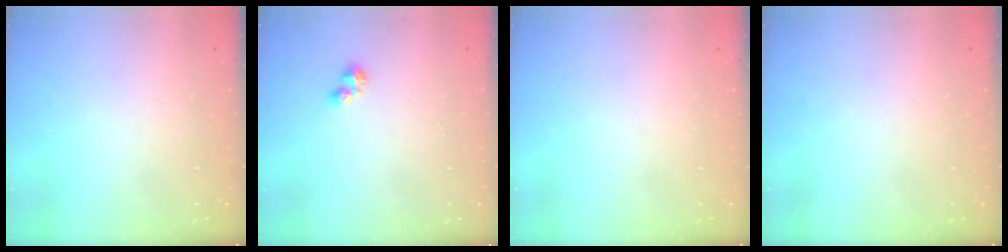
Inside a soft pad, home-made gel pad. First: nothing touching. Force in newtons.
{"total": 2.4, "press": 2.4, "slide": 0.4}
{"total": 0.0}
{"total": 0.0}